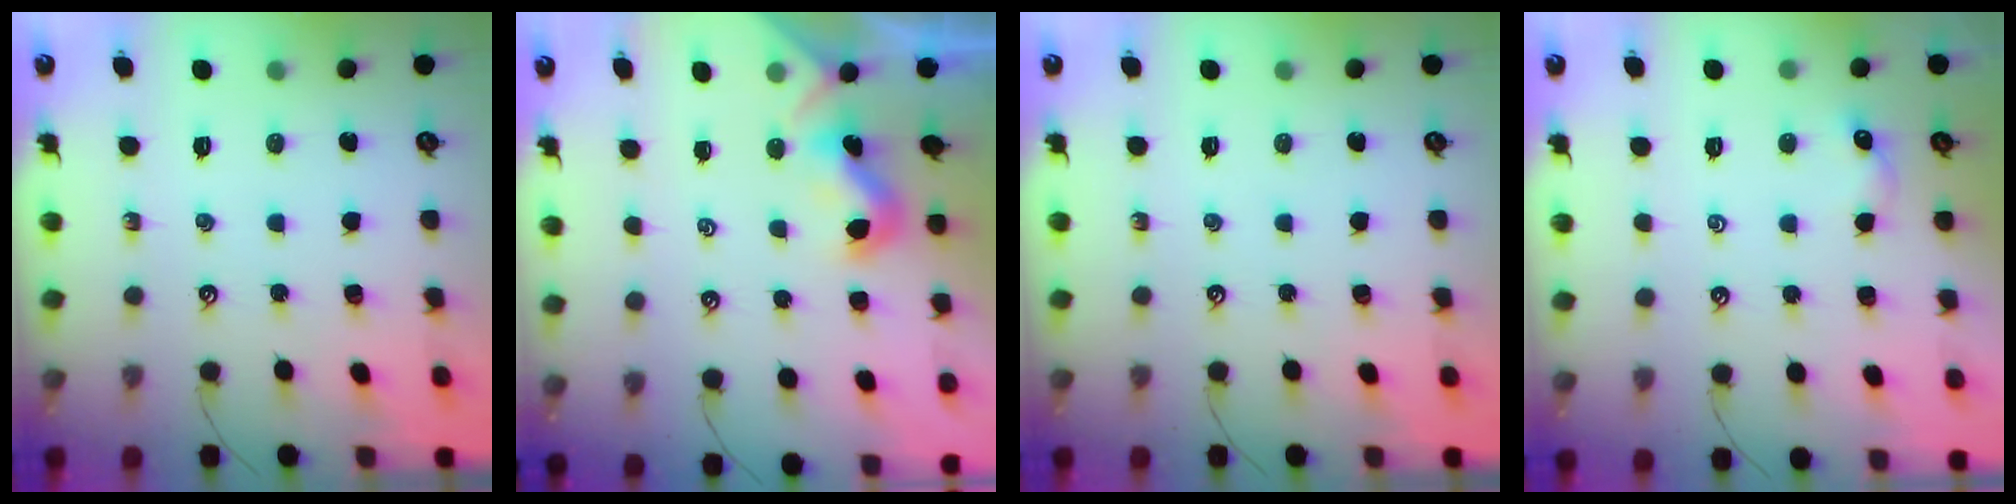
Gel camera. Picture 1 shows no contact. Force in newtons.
{"total": 1.3, "press": 1.3, "slide": 0.4}
{"total": 0.0}
{"total": 0.6, "press": 0.3, "slide": 0.6}